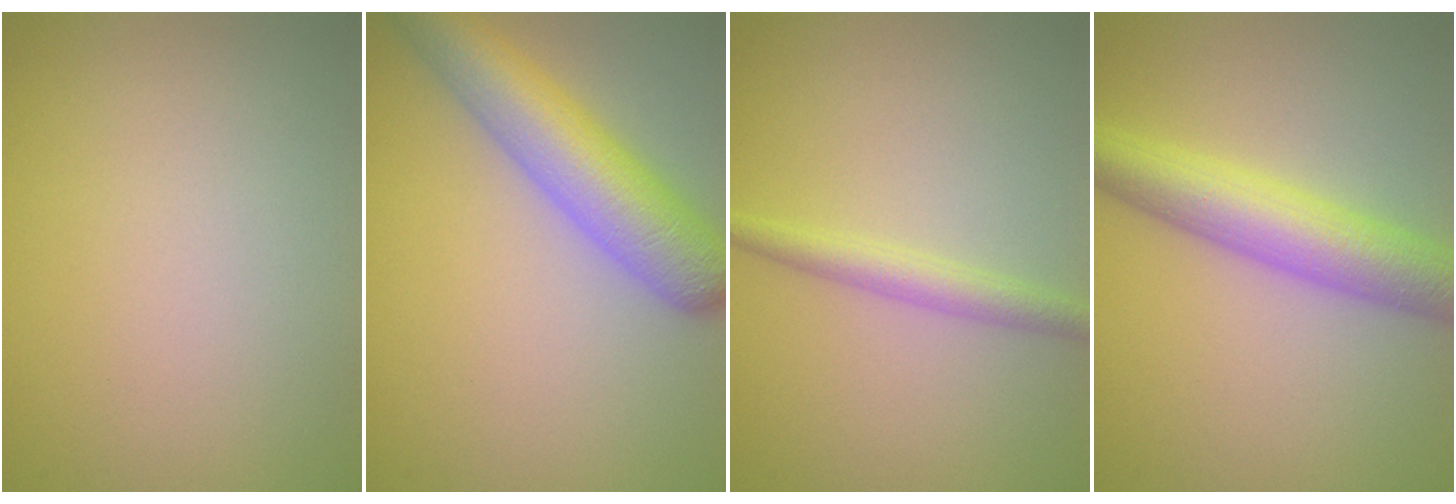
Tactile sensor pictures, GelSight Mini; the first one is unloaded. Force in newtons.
{"total": 6.8, "press": 6.8, "slide": 0.3}
{"total": 2.2, "press": 2.2, "slide": 0.0}
{"total": 6.4, "press": 6.4, "slide": 0.3}